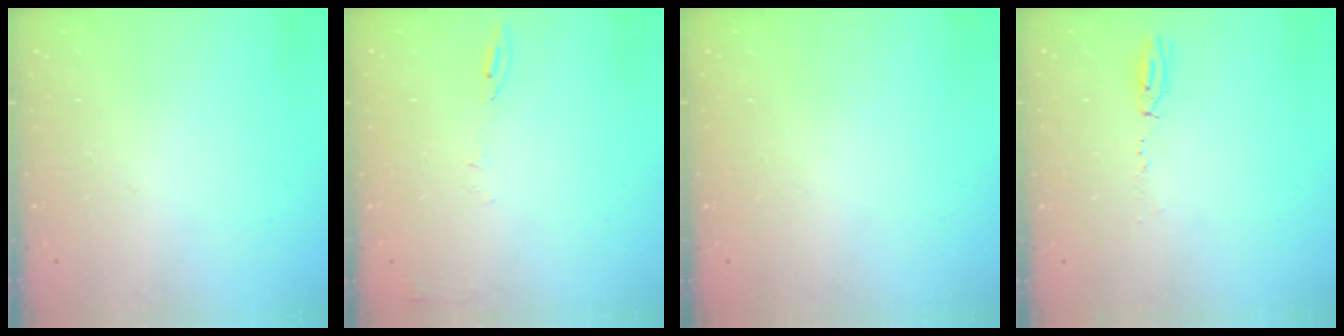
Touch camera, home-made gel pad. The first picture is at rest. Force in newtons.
{"total": 6.2, "press": 6.2, "slide": 0.9}
{"total": 0.0}
{"total": 3.9, "press": 3.8, "slide": 0.9}